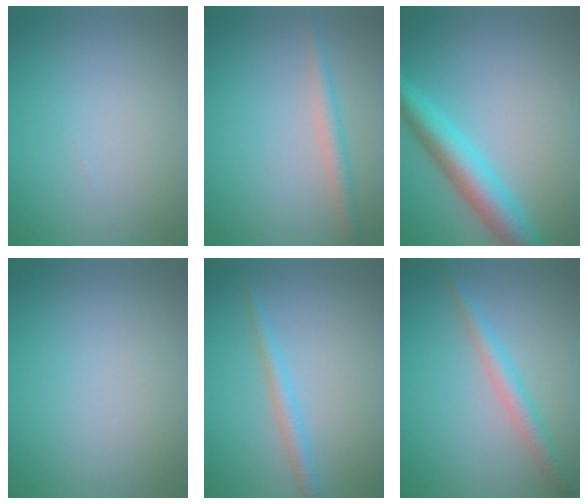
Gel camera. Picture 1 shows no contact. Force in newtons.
{"total": 2.0, "press": 2.0, "slide": 0.0}
{"total": 5.5, "press": 5.5, "slide": 0.1}
{"total": 0.0}
{"total": 1.8, "press": 1.8, "slide": 0.1}
{"total": 2.6, "press": 2.6, "slide": 0.1}